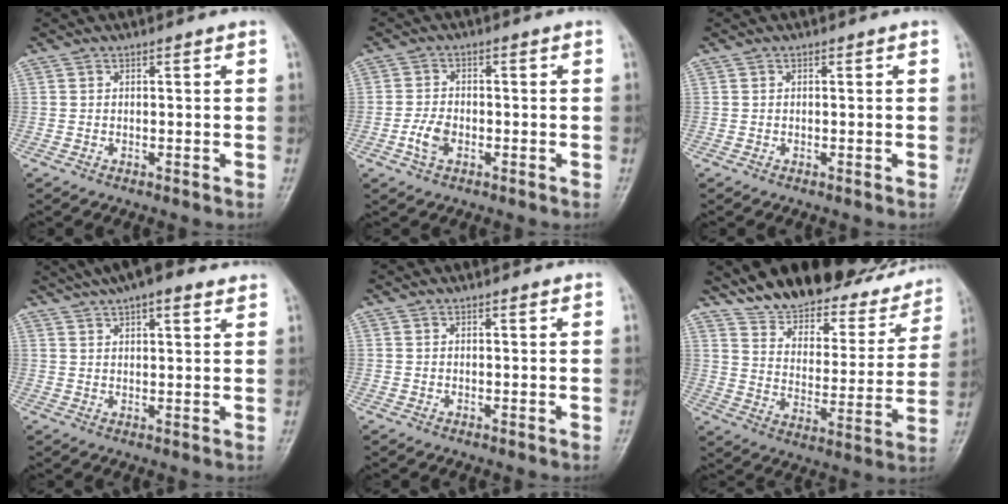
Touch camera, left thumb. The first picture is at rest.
{"total": 3.8, "force": [-1.4, 2.3, 2.7], "torque": [-0.055, 0.009, -0.027]}
{"total": 0.0}
{"total": 12.2, "force": [8.9, 3.9, 7.4], "torque": [-0.099, 0.008, 0.134]}
{"total": 1.3, "force": [1.1, 0.3, 0.6], "torque": [-0.005, -0.002, 0.015]}
{"total": 23.6, "force": [19.9, 8.8, 9.1], "torque": [-0.098, -0.091, 0.281]}